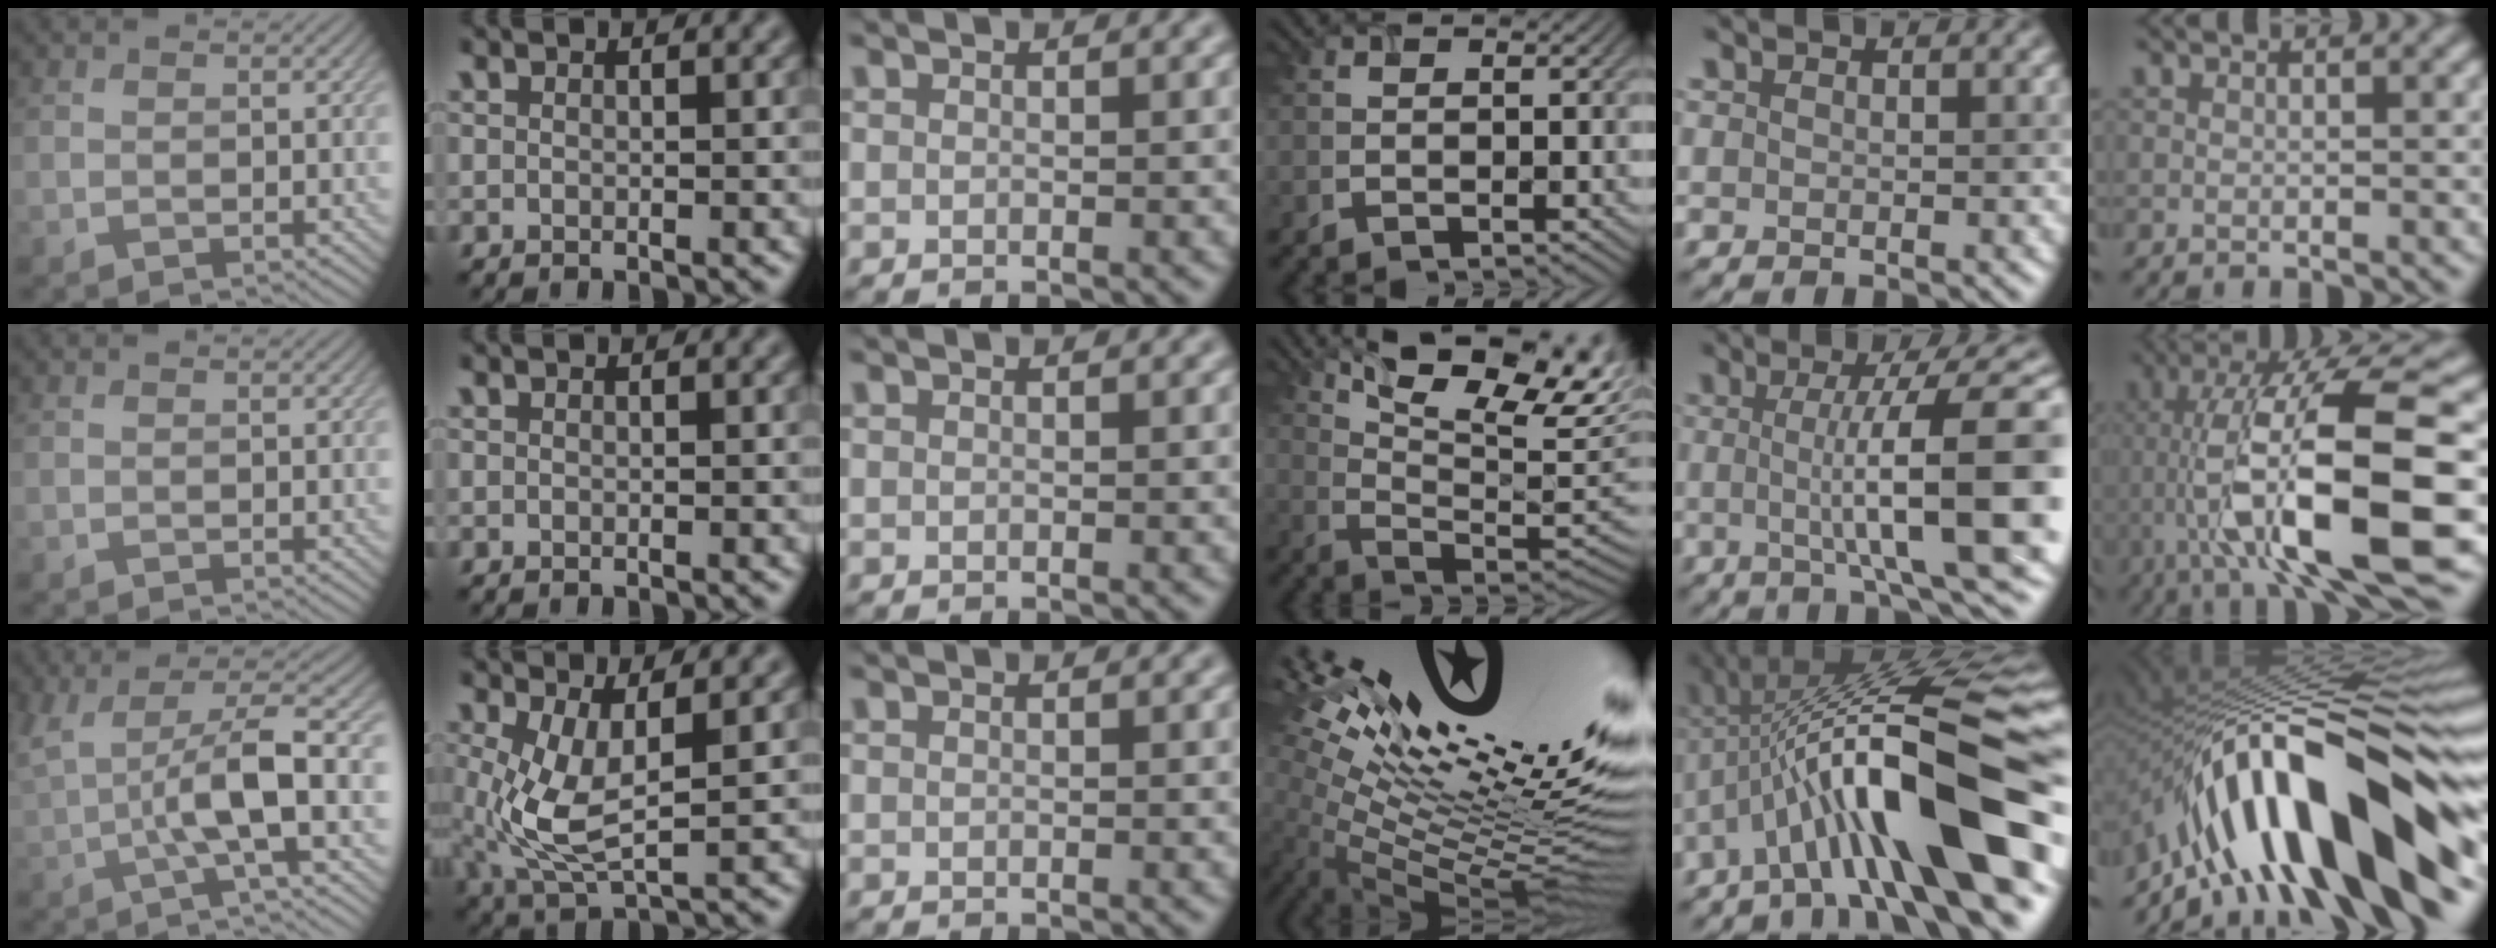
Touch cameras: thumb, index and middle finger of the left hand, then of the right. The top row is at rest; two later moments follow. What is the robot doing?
{"motion": "screw", "object": "timer"}